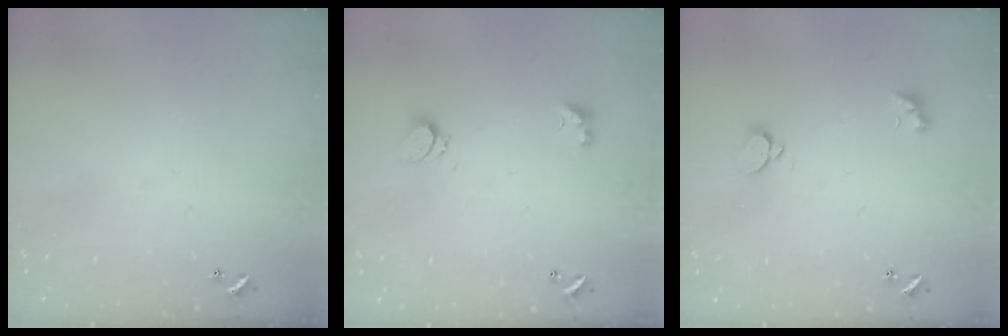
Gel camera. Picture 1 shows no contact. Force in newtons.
{"total": 2.1, "press": 2.0, "slide": 0.7}
{"total": 2.1, "press": 1.9, "slide": 0.9}